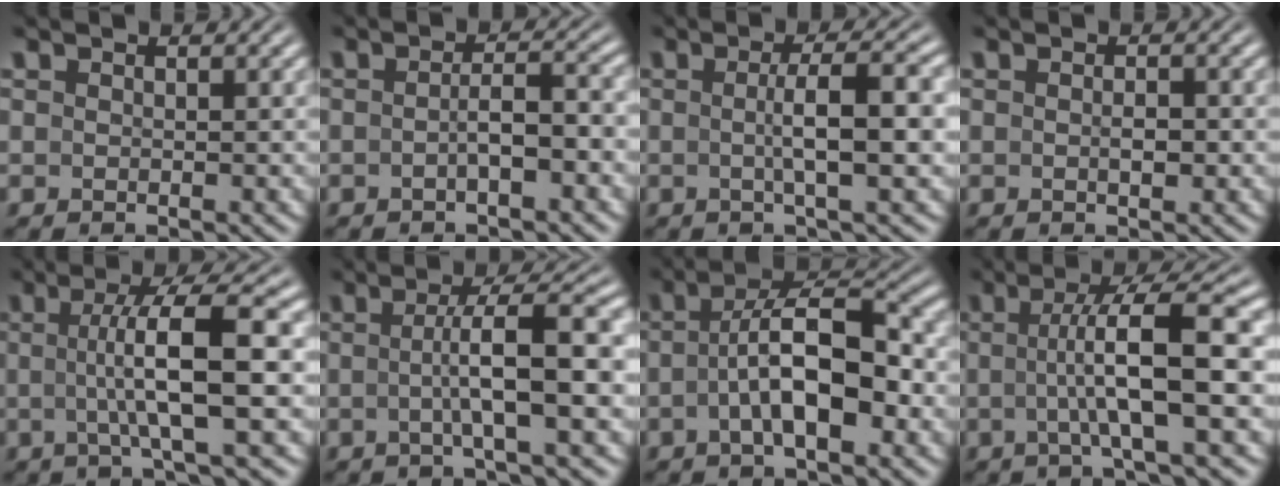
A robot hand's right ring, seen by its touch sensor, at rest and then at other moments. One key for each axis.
{"total": 2.2, "fx": -1.2, "fy": 0.2, "fz": 1.8, "tx": -0.021, "ty": 0.000, "tz": -0.022}
{"total": 3.5, "fx": -0.3, "fy": -0.3, "fz": 3.4, "tx": -0.054, "ty": 0.002, "tz": -0.006}
{"total": 1.0, "fx": -0.3, "fy": 0.4, "fz": 0.9, "tx": -0.015, "ty": -0.001, "tz": -0.004}
{"total": 5.6, "fx": 0.1, "fy": 0.1, "fz": 5.6, "tx": -0.094, "ty": 0.002, "tz": 0.003}
{"total": 5.0, "fx": -0.7, "fy": 0.0, "fz": 5.0, "tx": -0.071, "ty": 0.005, "tz": -0.010}
{"total": 6.1, "fx": -0.8, "fy": 2.7, "fz": 5.4, "tx": -0.083, "ty": -0.004, "tz": -0.014}
{"total": 6.2, "fx": -0.1, "fy": 0.5, "fz": 6.2, "tx": -0.098, "ty": 0.008, "tz": -0.001}